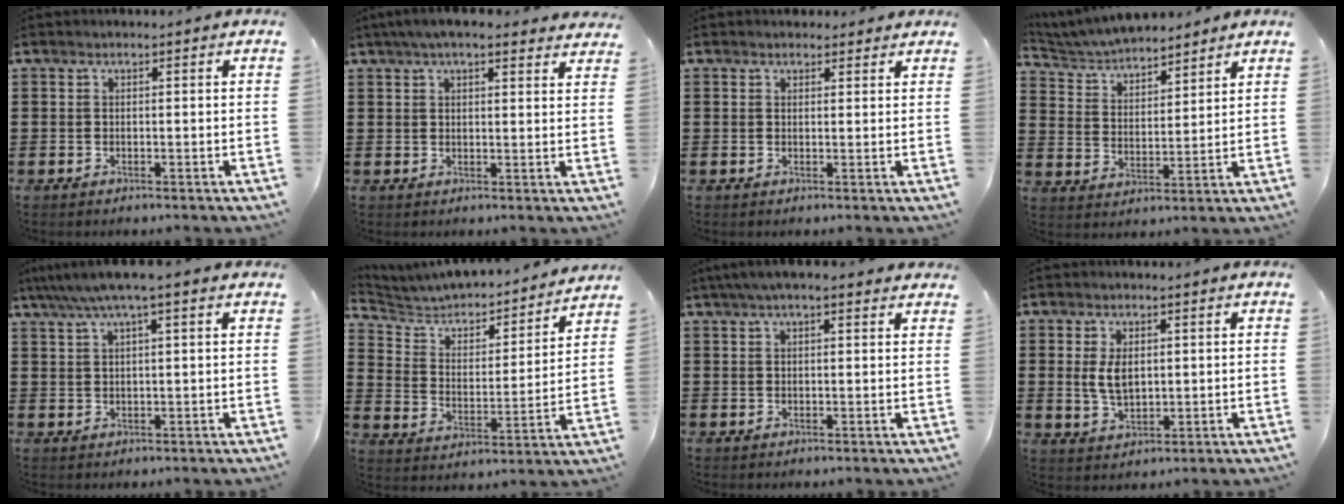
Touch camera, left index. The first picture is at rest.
{"total": 4.5, "force": [3.7, 0.9, 2.4], "torque": [-0.055, 0.002, 0.068]}
{"total": 1.5, "force": [1.4, 0.6, 0.2], "torque": [-0.006, 0.005, 0.027]}
{"total": 5.0, "force": [4.9, 0.8, 0.7], "torque": [-0.039, -0.022, 0.086]}
{"total": 4.5, "force": [2.8, 0.1, 3.5], "torque": [-0.073, 0.000, 0.049]}
{"total": 4.2, "force": [4.0, 1.2, 0.6], "torque": [-0.042, -0.036, 0.058]}
{"total": 3.5, "force": [2.6, 0.7, 2.3], "torque": [-0.050, 0.006, 0.046]}
{"total": 4.6, "force": [0.8, 2.7, 3.6], "torque": [-0.091, 0.003, 0.009]}